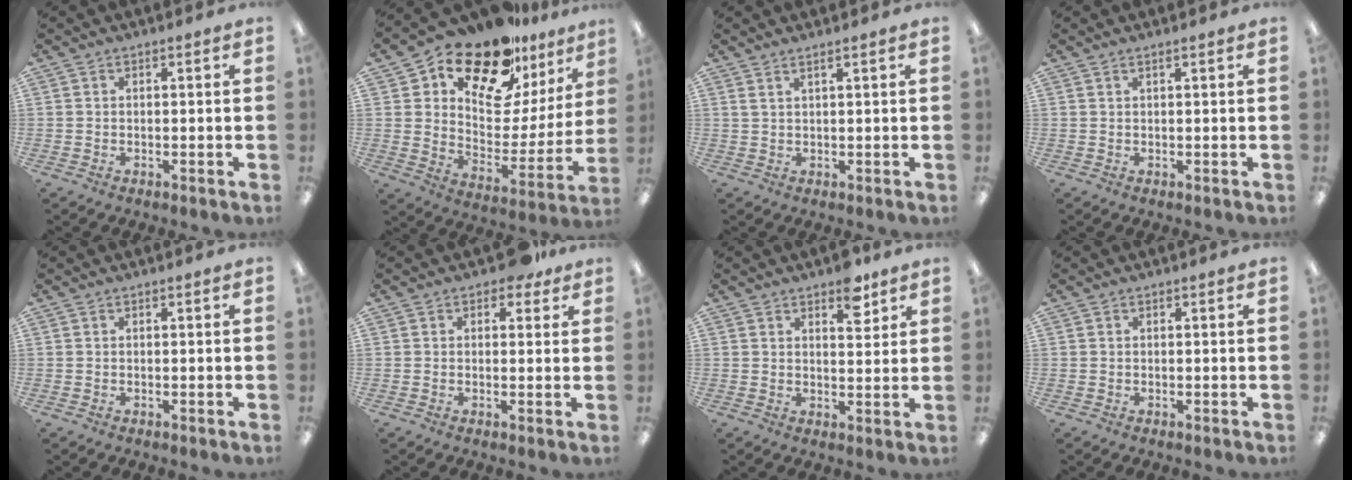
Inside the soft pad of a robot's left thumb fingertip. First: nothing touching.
{"total": 19.9, "force": [16.0, 8.4, 8.3], "torque": [-0.146, -0.119, 0.280]}
{"total": 1.6, "force": [1.3, -0.2, 0.9], "torque": [-0.019, -0.003, 0.023]}
{"total": 0.8, "force": [0.6, -0.1, 0.5], "torque": [-0.010, -0.002, 0.011]}
{"total": 0.0}
{"total": 4.1, "force": [2.5, 2.4, 2.2], "torque": [-0.024, -0.002, 0.043]}
{"total": 6.0, "force": [4.4, 2.7, 3.1], "torque": [-0.023, -0.027, 0.071]}
{"total": 0.0}